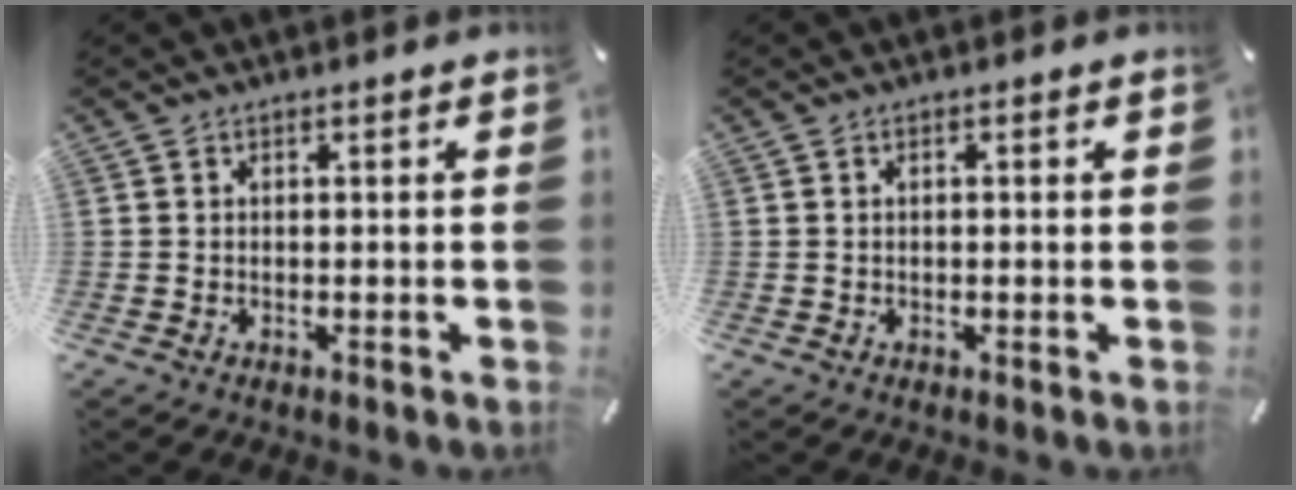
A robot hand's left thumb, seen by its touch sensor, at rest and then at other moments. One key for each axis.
{"total": 0.6, "fx": -0.1, "fy": 0.4, "fz": 0.5, "tx": -0.010, "ty": 0.002, "tz": -0.002}